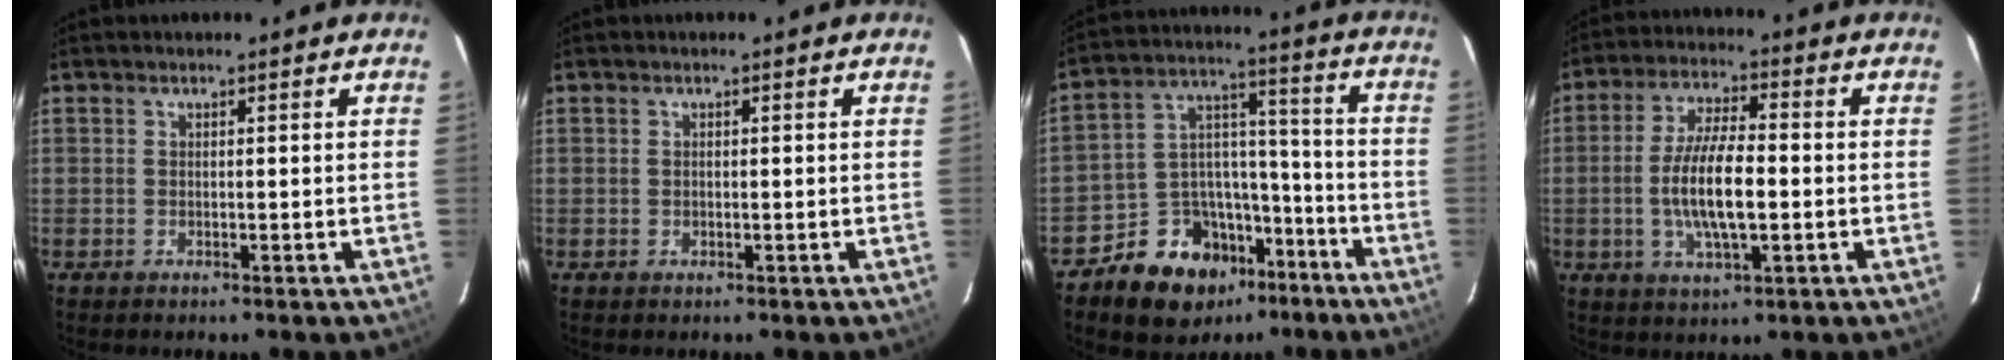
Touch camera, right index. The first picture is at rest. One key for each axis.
{"total": 0.6, "fx": 0.1, "fy": 0.4, "fz": 0.4, "tx": -0.007, "ty": 0.001, "tz": 0.003}
{"total": 14.7, "fx": -9.7, "fy": 10.0, "fz": 4.8, "tx": -0.098, "ty": 0.059, "tz": -0.142}
{"total": 11.0, "fx": -1.6, "fy": 3.4, "fz": 10.4, "tx": -0.205, "ty": 0.000, "tz": -0.028}